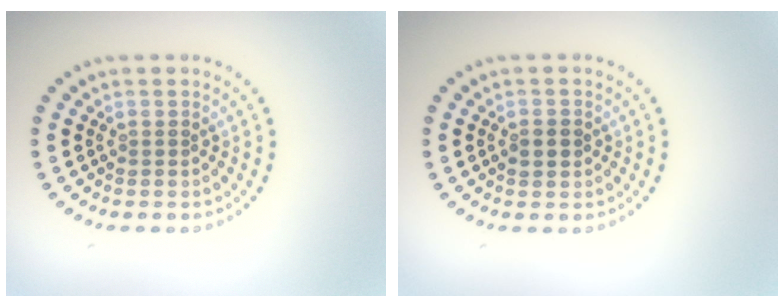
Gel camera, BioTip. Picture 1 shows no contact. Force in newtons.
{"total": 2.0, "press": 2.0, "slide": 0.1}